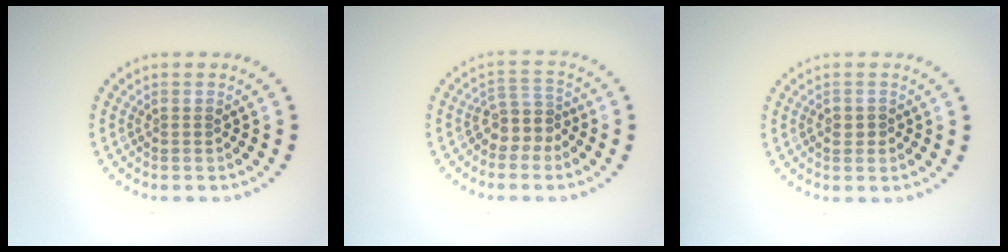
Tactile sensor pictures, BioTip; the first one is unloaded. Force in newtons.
{"total": 2.6, "press": 2.0, "slide": 1.7}
{"total": 0.7, "press": 0.6, "slide": 0.3}